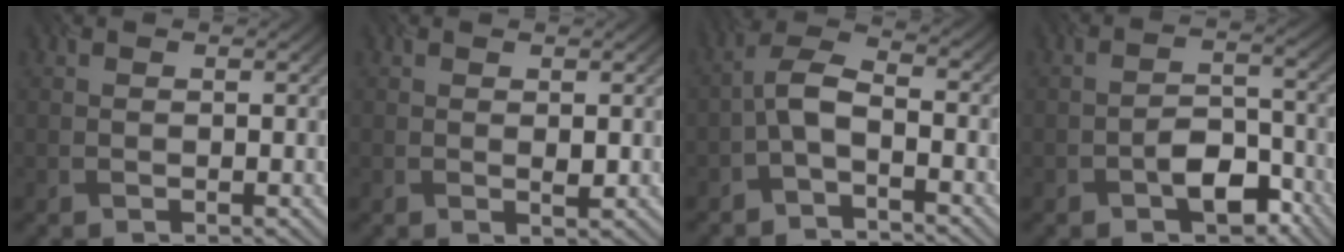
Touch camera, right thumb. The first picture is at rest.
{"total": 1.2, "force": [0.0, 0.4, 1.1], "torque": [-0.023, 0.002, 0.013]}
{"total": 4.5, "force": [-2.6, 1.8, 3.3], "torque": [-0.067, 0.015, -0.054]}
{"total": 5.2, "force": [-3.4, 2.8, 2.8], "torque": [-0.042, 0.007, -0.056]}